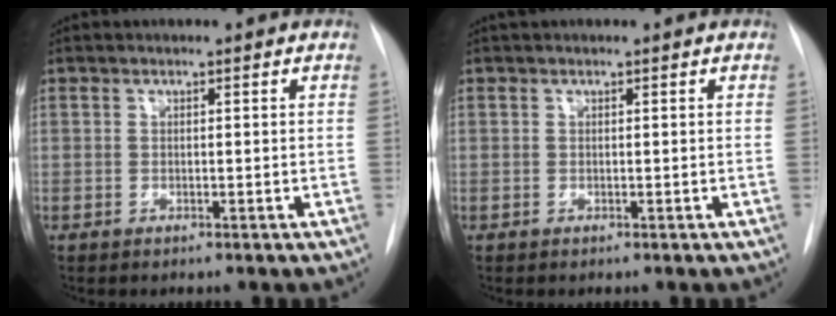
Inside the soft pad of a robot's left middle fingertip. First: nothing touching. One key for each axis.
{"total": 0.7, "fx": 0.7, "fy": 0.3, "fz": 0.2, "tx": -0.009, "ty": 0.021, "tz": 0.014}